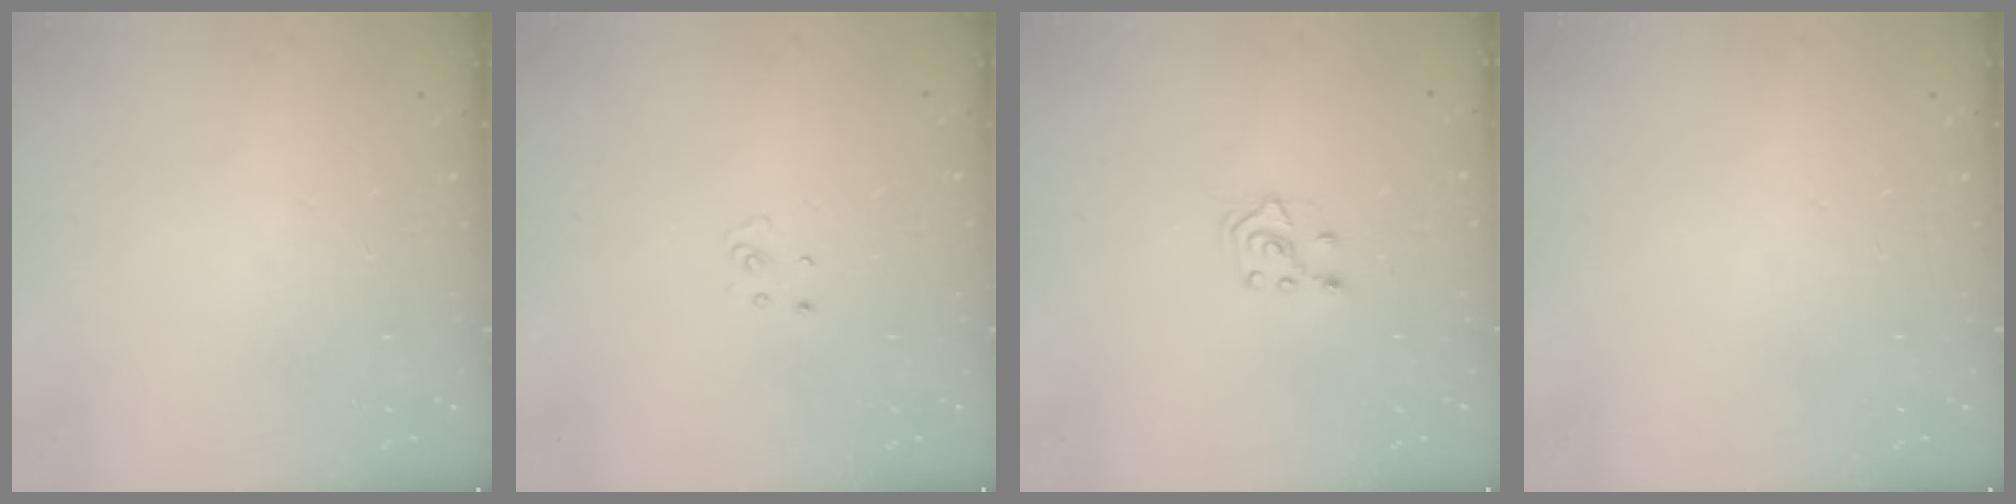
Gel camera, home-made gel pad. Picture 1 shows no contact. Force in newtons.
{"total": 2.3, "press": 2.3, "slide": 0.2}
{"total": 3.8, "press": 3.8, "slide": 0.5}
{"total": 0.0}